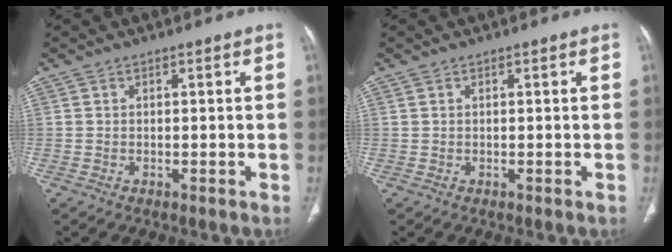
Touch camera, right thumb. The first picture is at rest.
{"total": 0.0}